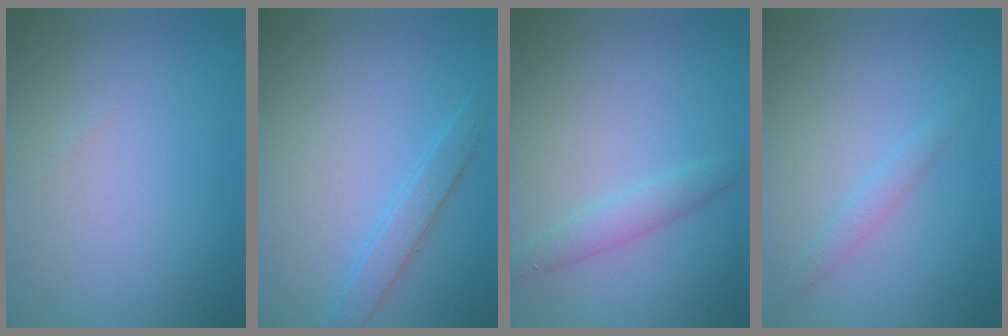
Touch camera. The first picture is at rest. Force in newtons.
{"total": 2.2, "press": 2.1, "slide": 0.2}
{"total": 2.0, "press": 2.0, "slide": 0.0}
{"total": 1.3, "press": 1.3, "slide": 0.1}